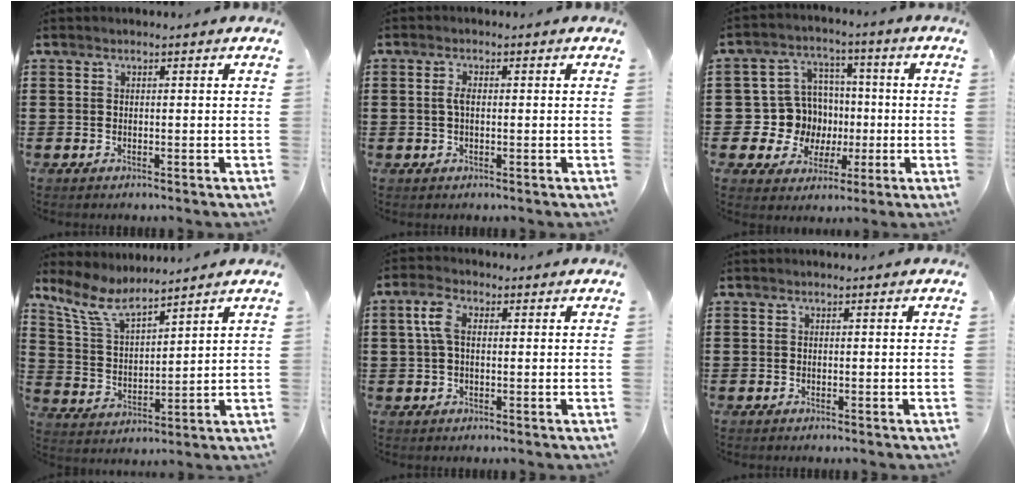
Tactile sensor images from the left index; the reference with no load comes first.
{"total": 2.1, "force": [0.1, 0.8, 1.9], "torque": [-0.046, -0.001, -0.002]}
{"total": 9.9, "force": [0.1, 9.7, 2.2], "torque": [-0.089, 0.000, 0.015]}
{"total": 7.4, "force": [6.0, 1.8, 3.8], "torque": [-0.099, -0.022, 0.109]}
{"total": 4.7, "force": [1.0, 2.4, 3.8], "torque": [-0.090, 0.009, 0.014]}
{"total": 0.0}